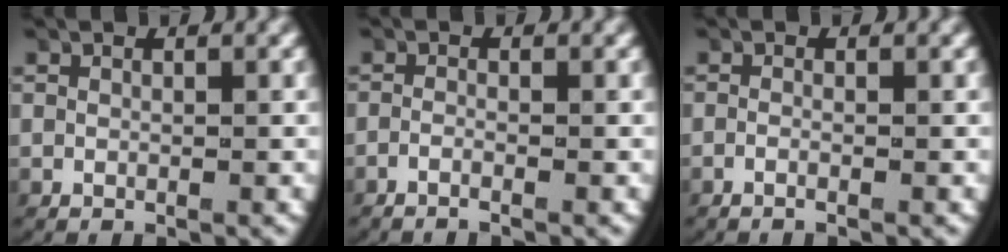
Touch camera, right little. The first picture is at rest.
{"total": 1.8, "force": [-1.6, 0.0, 0.8], "torque": [-0.030, -0.005, -0.026]}
{"total": 1.2, "force": [-1.1, 0.1, 0.6], "torque": [-0.024, -0.004, -0.017]}